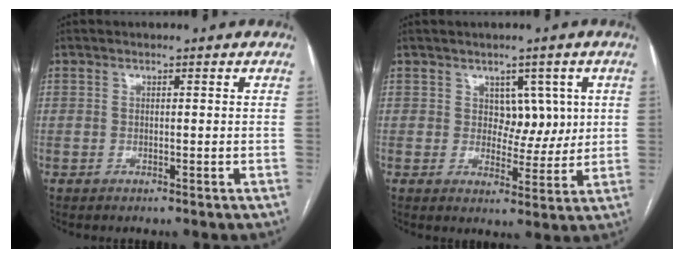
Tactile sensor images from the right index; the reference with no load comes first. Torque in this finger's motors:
{"motor_torque": [-0.05, 0.09, 0.08, 0.00]}